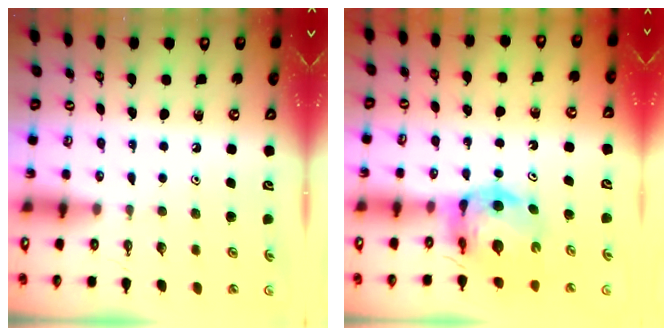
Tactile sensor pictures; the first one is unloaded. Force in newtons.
{"total": 9.4, "press": 9.4, "slide": 1.0}